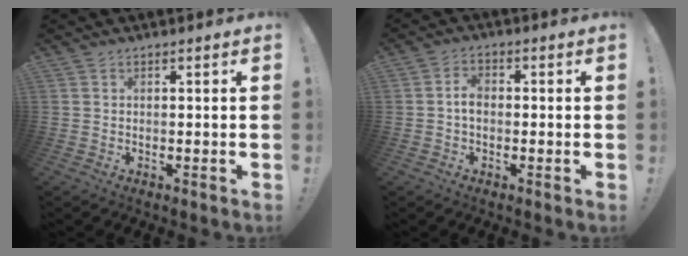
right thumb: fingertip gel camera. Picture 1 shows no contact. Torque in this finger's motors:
{"motor_torque": [0.30, 0.42, 0.24, -0.32, -0.02]}